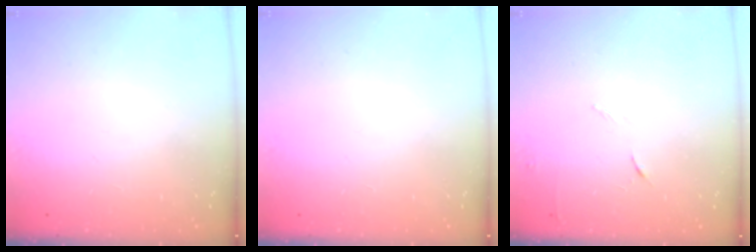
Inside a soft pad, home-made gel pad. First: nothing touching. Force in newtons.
{"total": 0.0}
{"total": 4.8, "press": 4.7, "slide": 0.8}